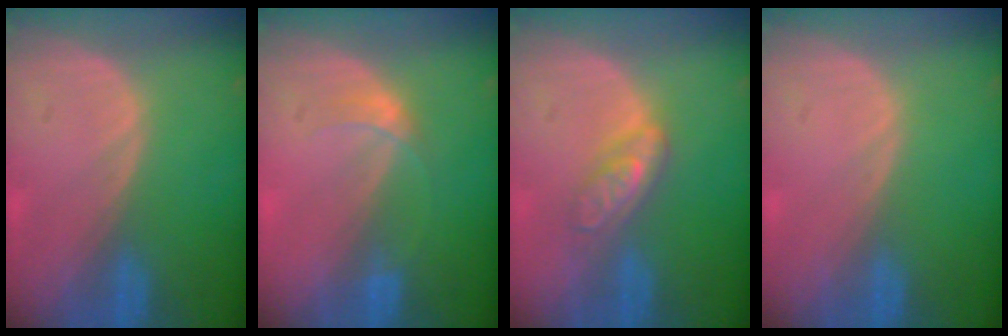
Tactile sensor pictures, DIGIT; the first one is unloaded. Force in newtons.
{"total": 2.1, "press": 2.1, "slide": 0.2}
{"total": 4.5, "press": 4.2, "slide": 1.8}
{"total": 0.0}